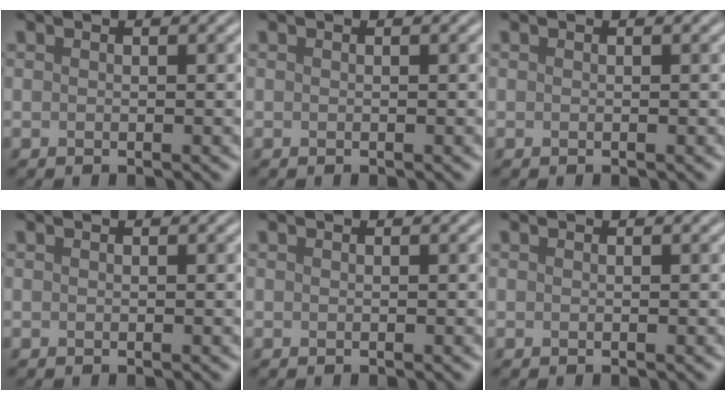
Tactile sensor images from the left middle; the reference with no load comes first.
{"total": 0.0}
{"total": 0.0}
{"total": 0.0}
{"total": 0.0}
{"total": 0.0}